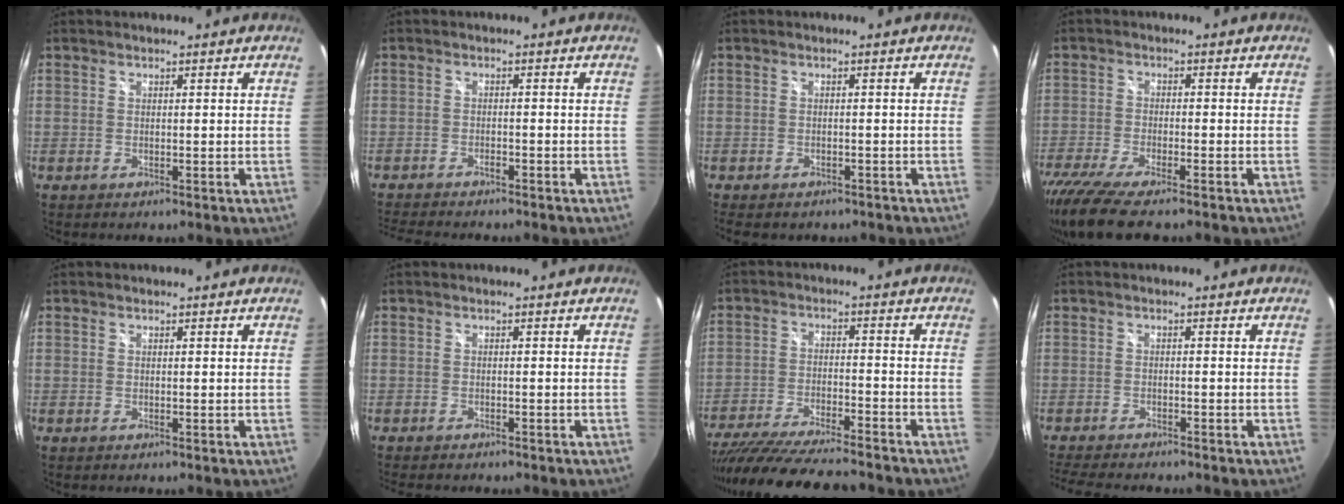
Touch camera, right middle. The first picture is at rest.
{"total": 6.9, "force": [-6.2, 1.2, 2.8], "torque": [-0.072, -0.018, -0.101]}
{"total": 5.1, "force": [-4.0, 2.3, 2.3], "torque": [-0.049, -0.017, -0.051]}
{"total": 12.1, "force": [-9.7, 1.9, 7.0], "torque": [-0.159, -0.050, -0.172]}
{"total": 0.0}
{"total": 4.5, "force": [-3.9, 1.2, 1.9], "torque": [-0.040, -0.017, -0.057]}
{"total": 20.2, "force": [-17.5, 2.9, 9.9], "torque": [-0.193, -0.044, -0.278]}
{"total": 8.0, "force": [-7.2, 0.8, 3.3], "torque": [-0.082, -0.021, -0.119]}